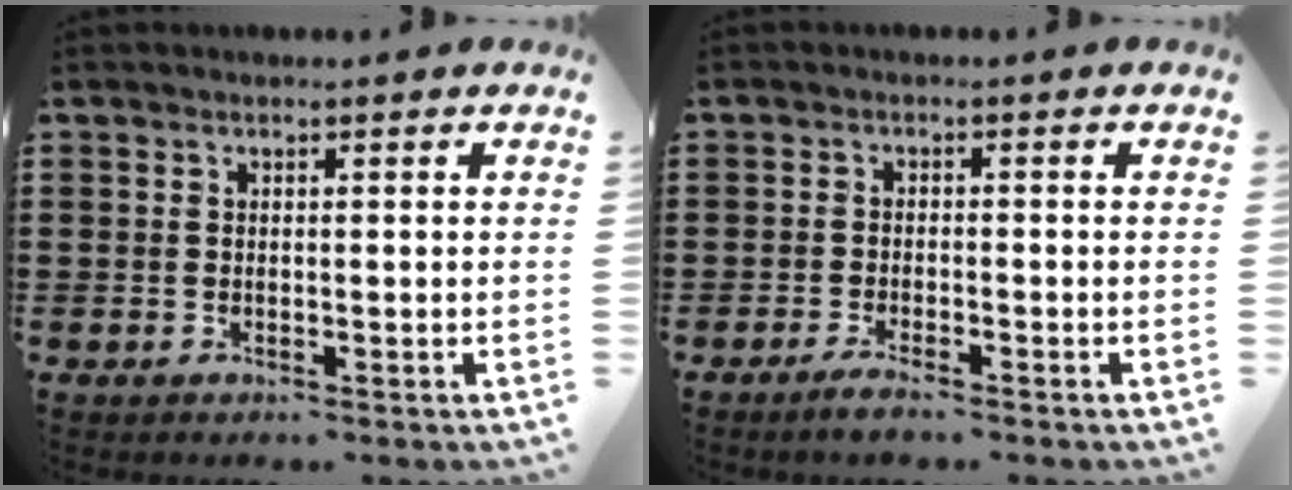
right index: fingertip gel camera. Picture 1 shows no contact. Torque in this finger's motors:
{"motor_torque": [0.68, 0.66, -0.22, 0.00]}